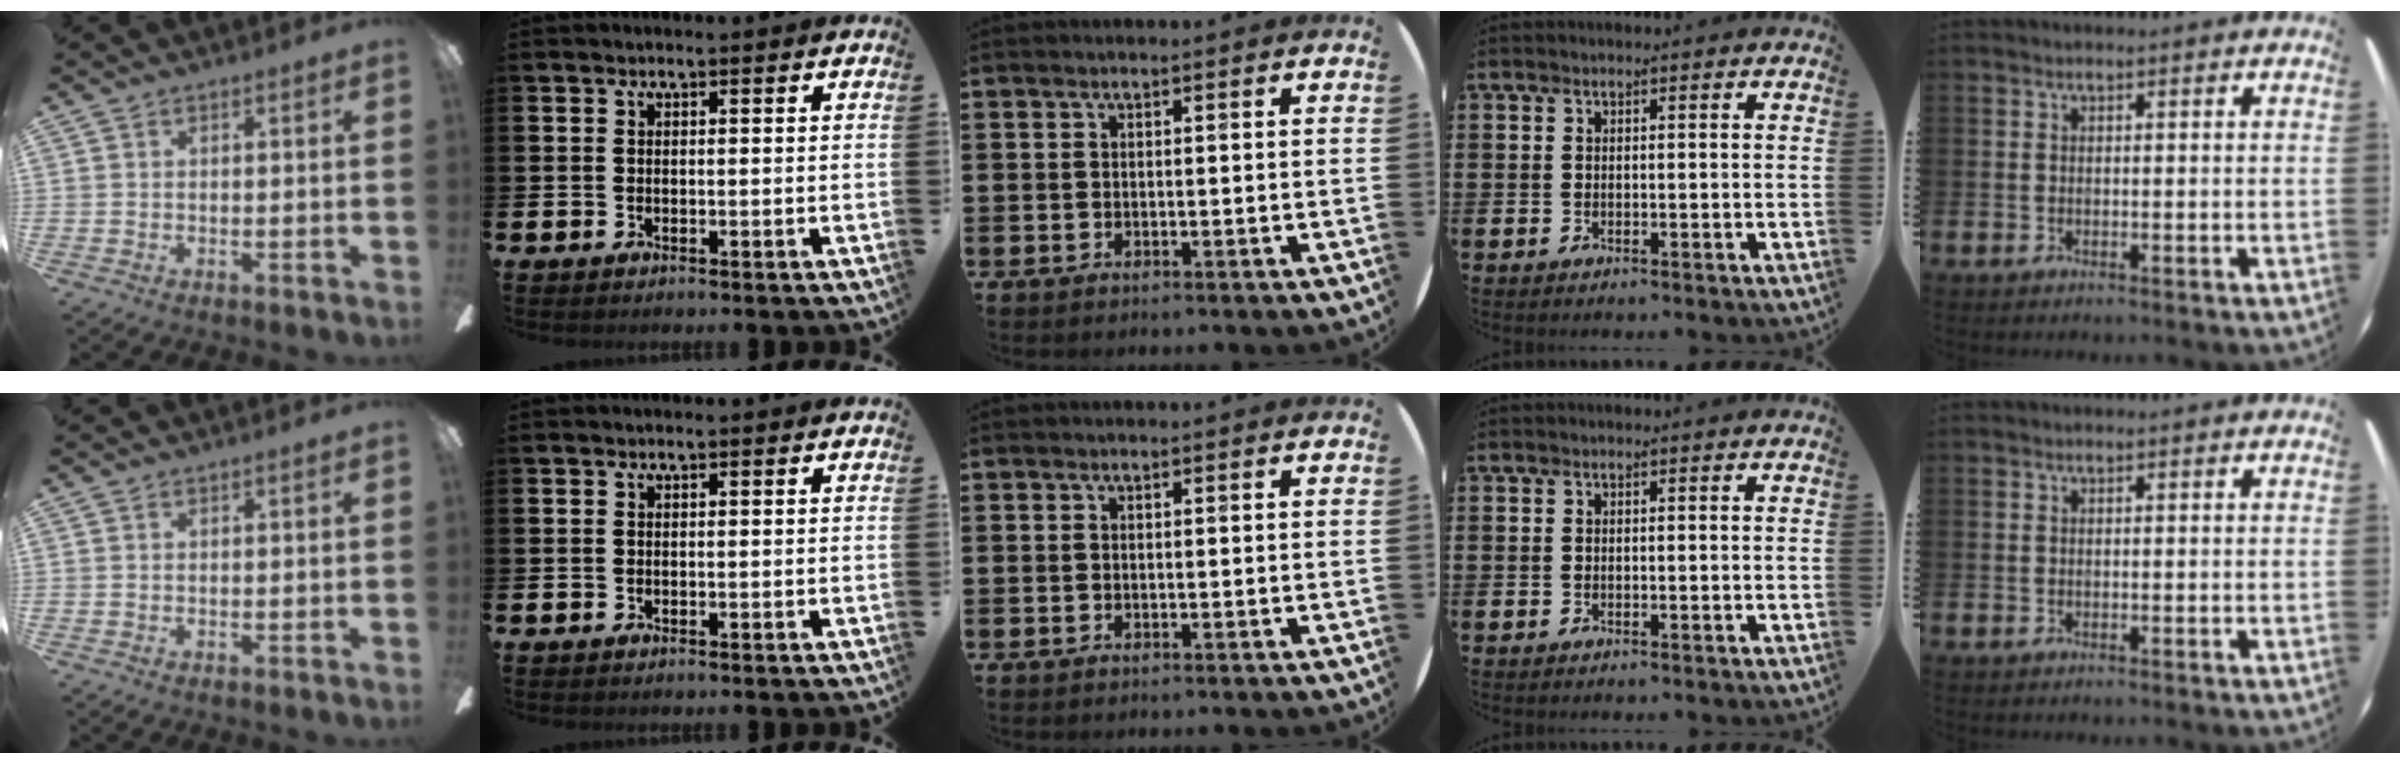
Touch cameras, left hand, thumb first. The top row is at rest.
{}